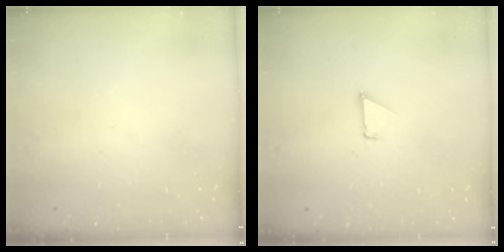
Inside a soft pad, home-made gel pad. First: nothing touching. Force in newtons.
{"total": 0.7, "press": 0.7, "slide": 0.1}